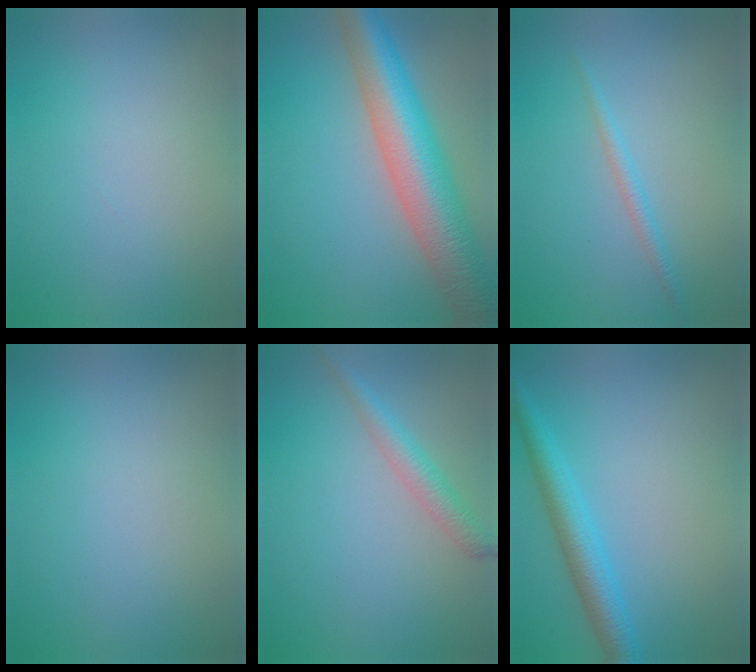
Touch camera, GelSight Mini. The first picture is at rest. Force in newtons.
{"total": 10.3, "press": 10.3, "slide": 0.5}
{"total": 1.2, "press": 1.2, "slide": 0.1}
{"total": 0.0}
{"total": 2.5, "press": 2.5, "slide": 0.1}
{"total": 3.9, "press": 3.9, "slide": 0.2}